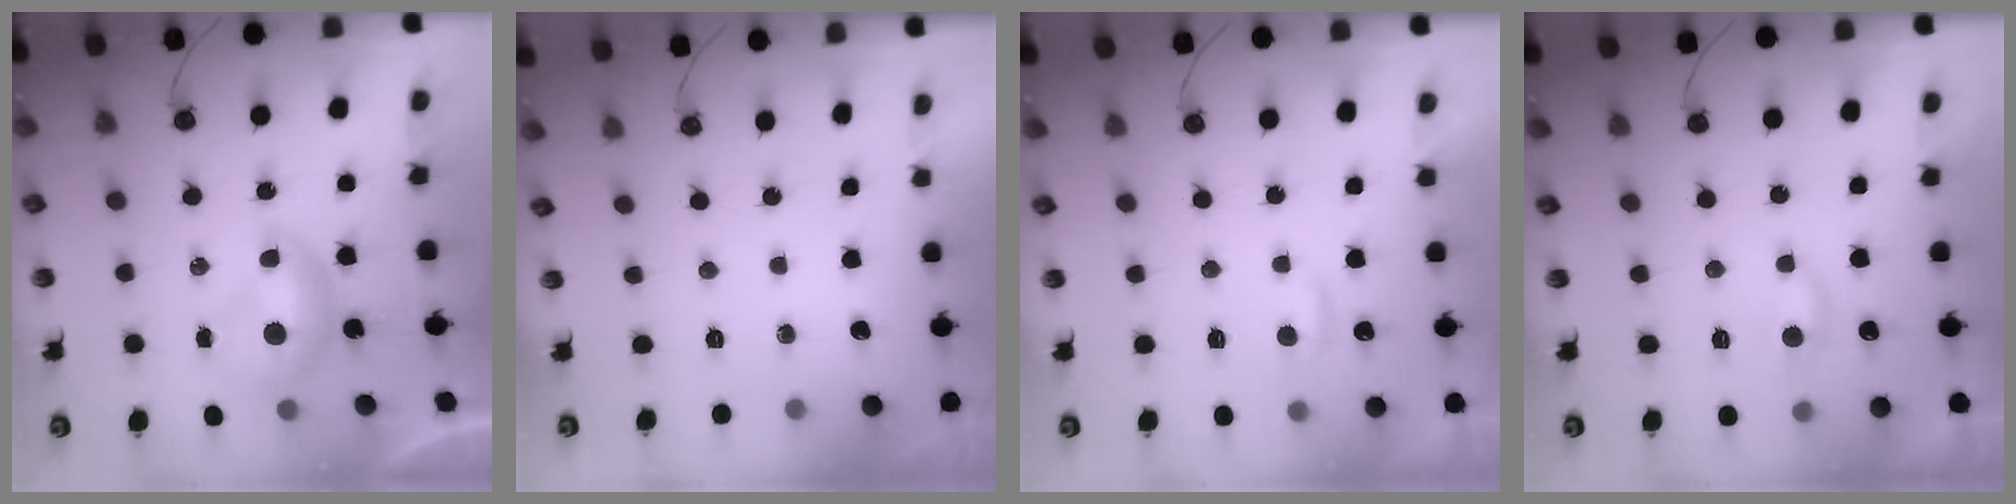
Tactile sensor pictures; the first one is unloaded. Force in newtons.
{"total": 0.0}
{"total": 1.1, "press": 1.1, "slide": 0.4}
{"total": 2.3, "press": 2.2, "slide": 0.5}